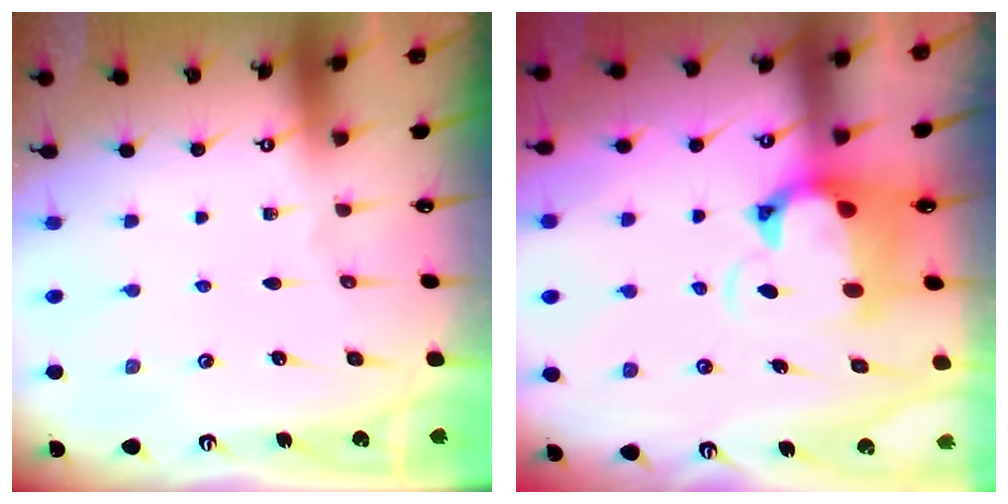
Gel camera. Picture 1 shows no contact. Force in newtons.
{"total": 3.2, "press": 2.9, "slide": 1.4}